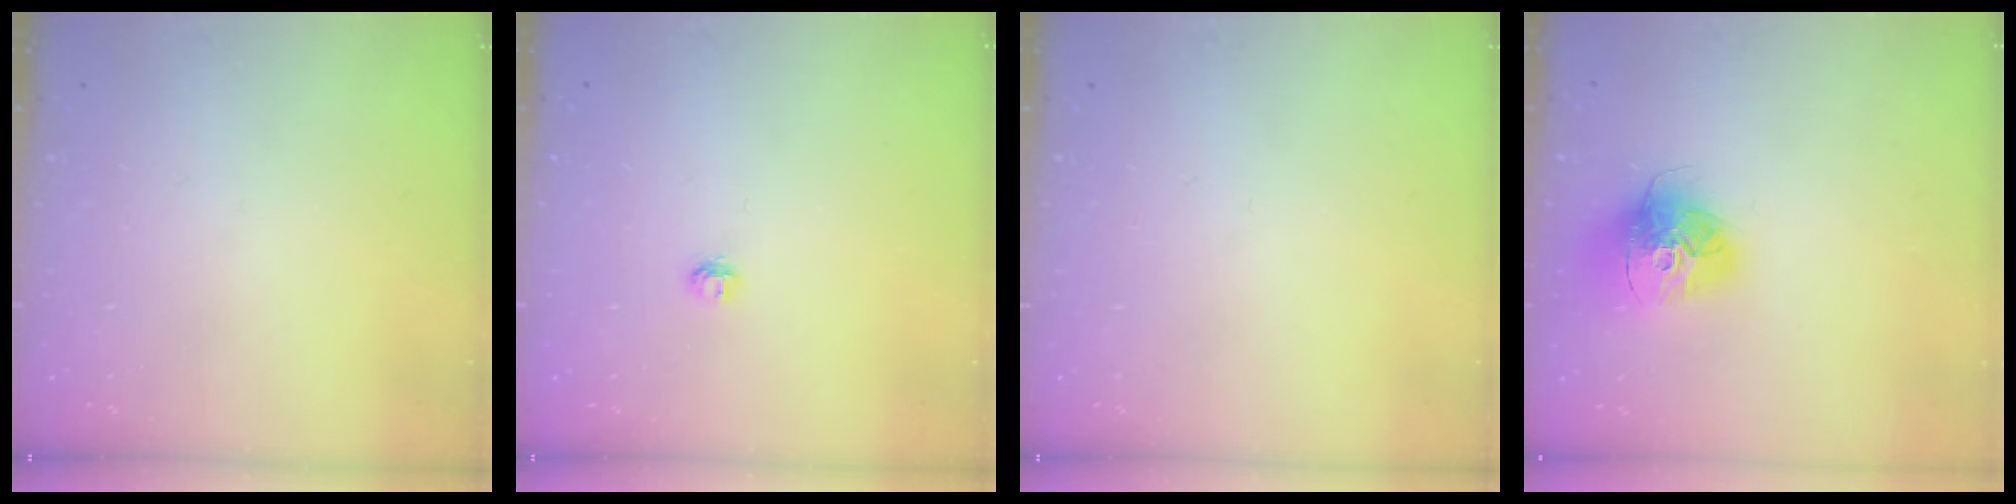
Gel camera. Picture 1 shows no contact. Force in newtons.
{"total": 3.6, "press": 3.6, "slide": 0.3}
{"total": 0.0}
{"total": 16.1, "press": 16.0, "slide": 1.5}